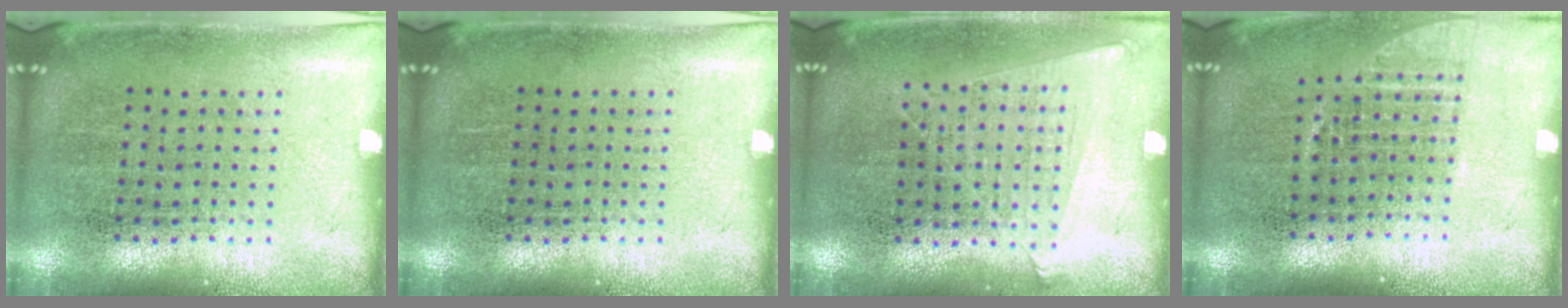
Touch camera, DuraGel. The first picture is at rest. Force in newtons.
{"total": 0.0}
{"total": 1.1, "press": 1.0, "slide": 0.4}
{"total": 1.0, "press": 0.9, "slide": 0.5}